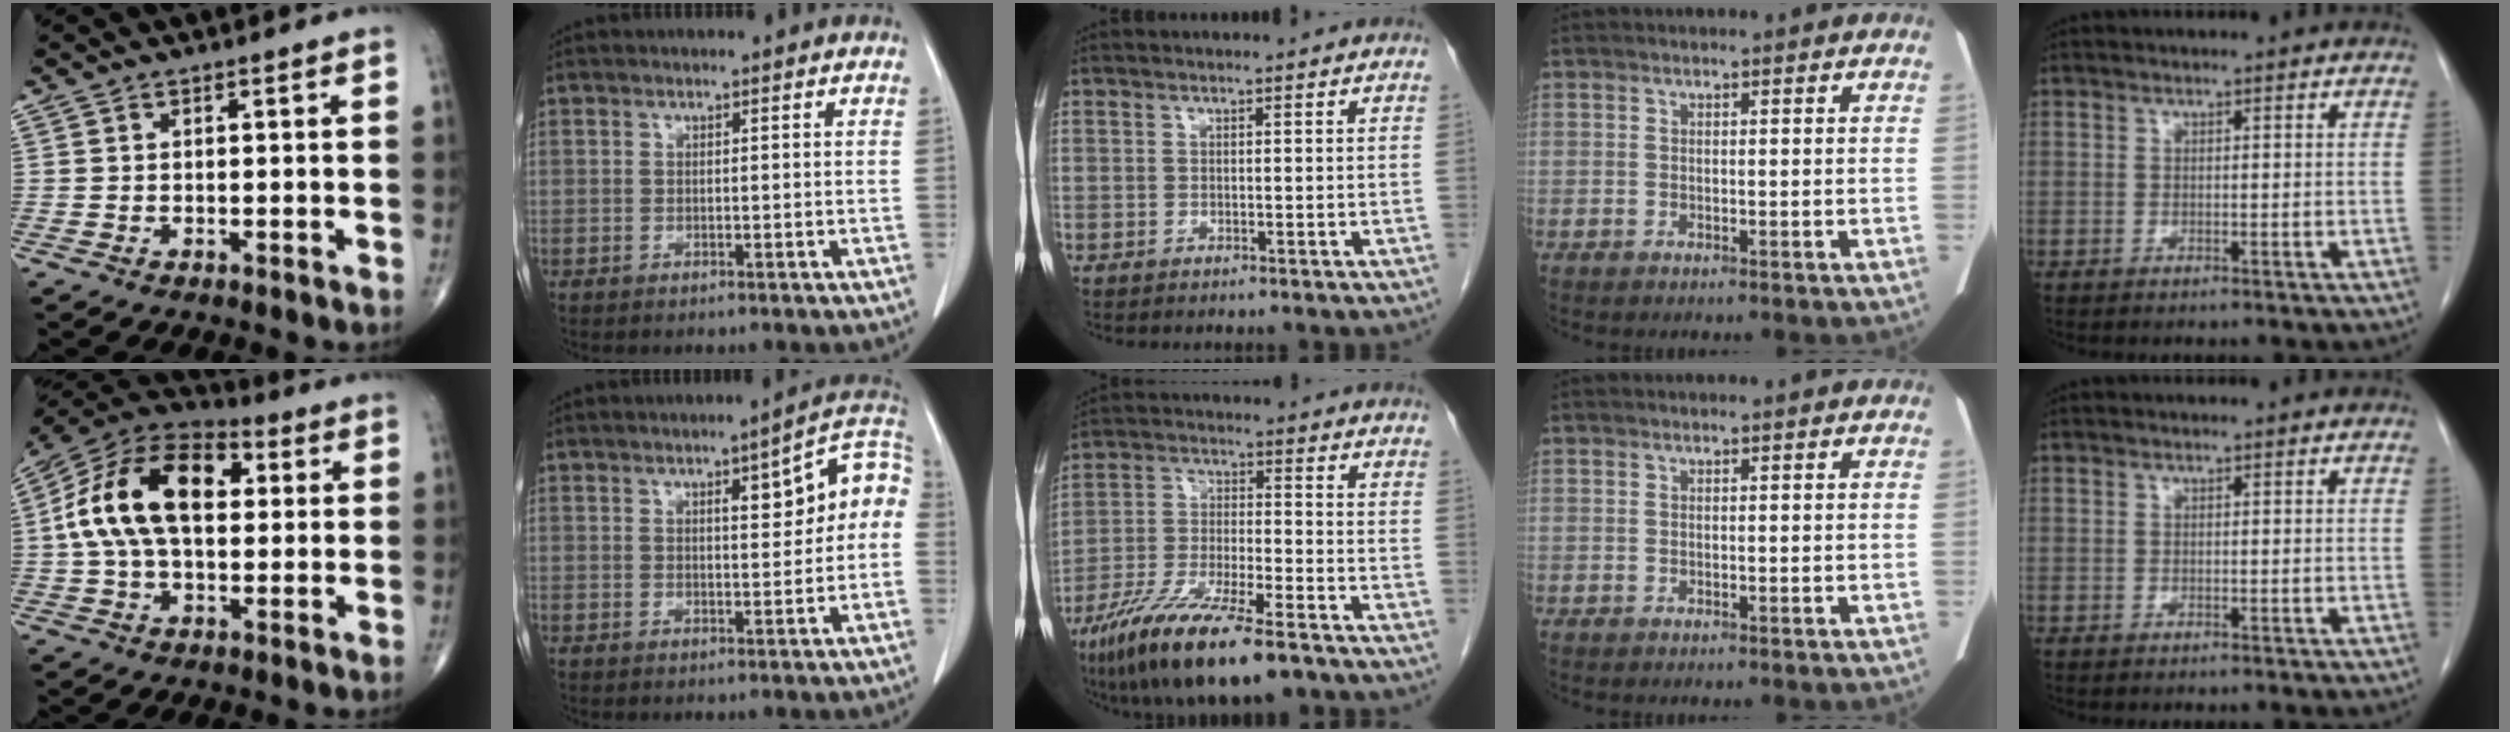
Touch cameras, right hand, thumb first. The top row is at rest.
{"thumb": {"total": 20.4, "force": [3.3, 12.1, 16.1], "torque": [-0.284, 0.027, 0.045]}, "index": {"total": 8.7, "force": [1.4, 2.4, 8.2], "torque": [-0.104, 0.034, 0.014]}, "middle": {"total": 15.4, "force": [-10.5, 2.7, 10.9], "torque": [-0.214, -0.036, -0.189]}}